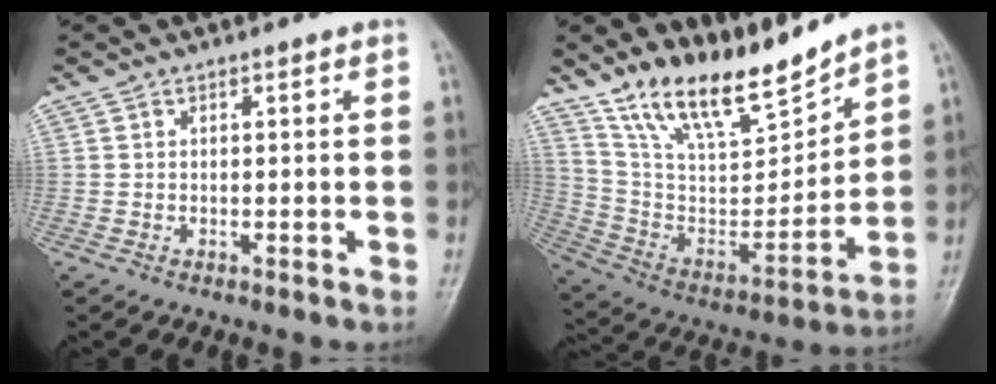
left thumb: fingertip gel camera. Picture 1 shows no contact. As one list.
[{"total": 18.4, "force": [15.0, 5.4, 9.2], "torque": [-0.118, -0.089, 0.280]}]